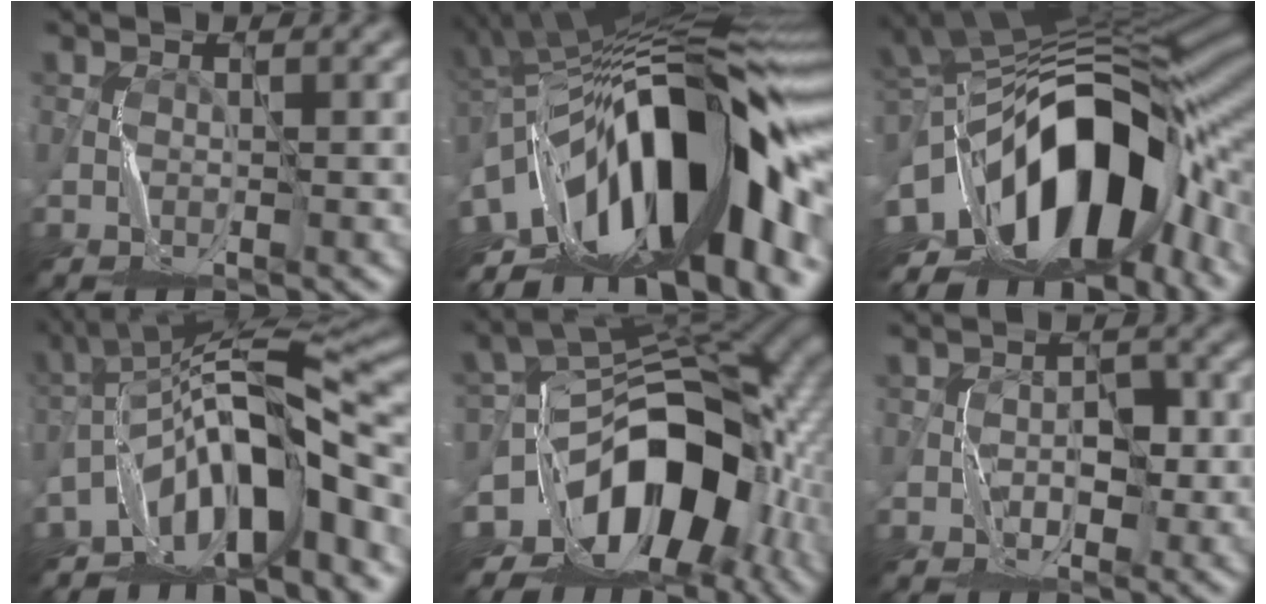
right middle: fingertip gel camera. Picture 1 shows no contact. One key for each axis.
{"total": 17.3, "fx": -4.4, "fy": 7.8, "fz": 14.8, "tx": -0.210, "ty": 0.026, "tz": -0.093}
{"total": 15.9, "fx": -5.1, "fy": 8.0, "fz": 12.7, "tx": -0.183, "ty": 0.017, "tz": -0.098}
{"total": 11.0, "fx": -5.4, "fy": 3.6, "fz": 8.9, "tx": -0.126, "ty": 0.017, "tz": -0.096}
{"total": 13.8, "fx": -6.0, "fy": 8.8, "fz": 8.7, "tx": -0.109, "ty": 0.002, "tz": -0.110}
{"total": 2.5, "fx": -0.6, "fy": 1.7, "fz": 1.7, "tx": -0.013, "ty": 0.003, "tz": -0.008}